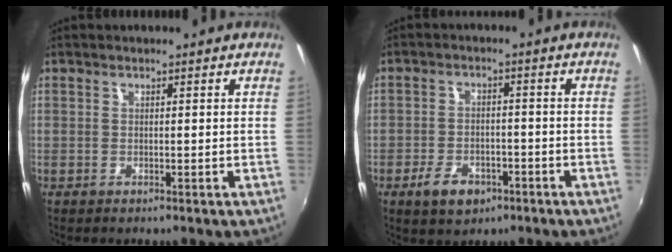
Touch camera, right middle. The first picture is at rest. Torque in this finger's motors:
{"motor_torque": [0.75, -0.58, 0.07, 0.06]}